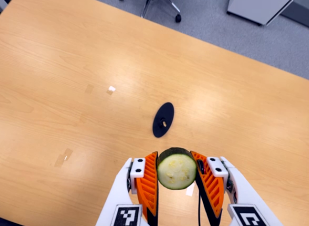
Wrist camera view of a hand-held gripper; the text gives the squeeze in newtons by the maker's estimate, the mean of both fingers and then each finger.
{"total": 12.1, "left": 11.1, "right": 13.1}